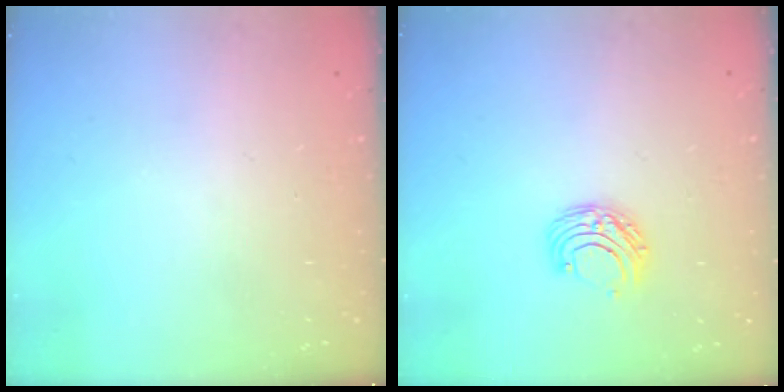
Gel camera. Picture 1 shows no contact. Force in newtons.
{"total": 6.4, "press": 6.3, "slide": 0.6}